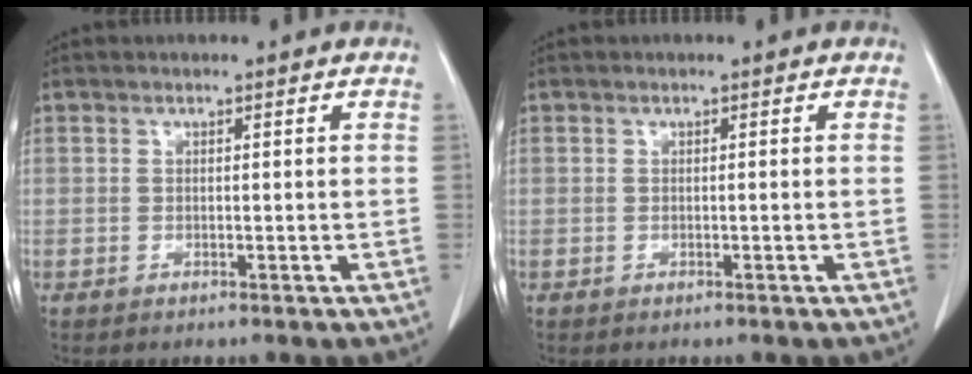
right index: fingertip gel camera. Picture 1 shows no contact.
{"total": 0.0}